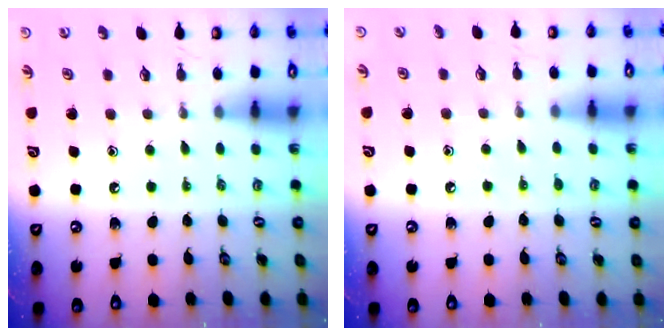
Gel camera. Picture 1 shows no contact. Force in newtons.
{"total": 3.3, "press": 3.2, "slide": 0.7}